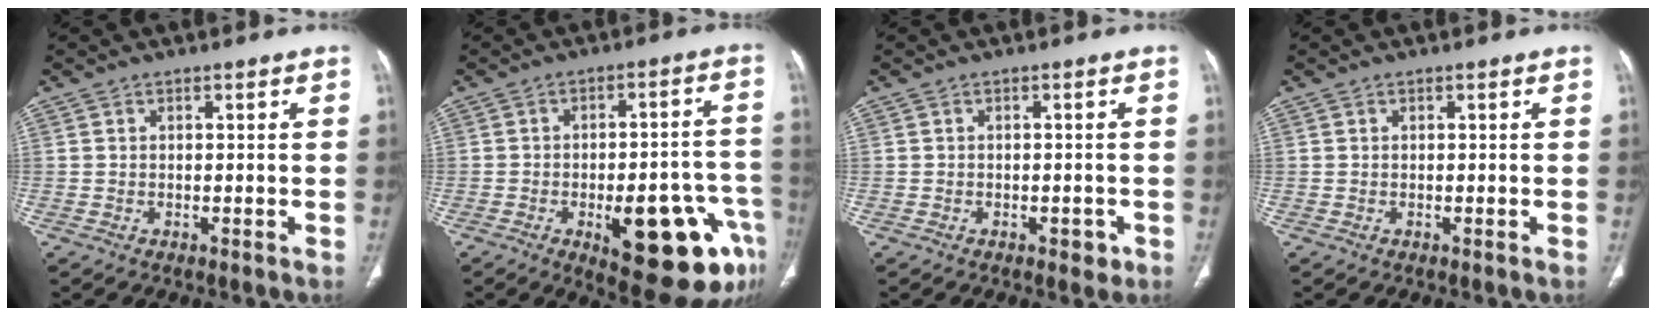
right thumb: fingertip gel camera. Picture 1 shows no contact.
{"total": 19.4, "force": [-8.0, 6.9, 16.3], "torque": [-0.150, 0.034, -0.089]}
{"total": 1.3, "force": [-0.6, 0.7, 0.8], "torque": [-0.010, 0.000, -0.007]}
{"total": 0.0}